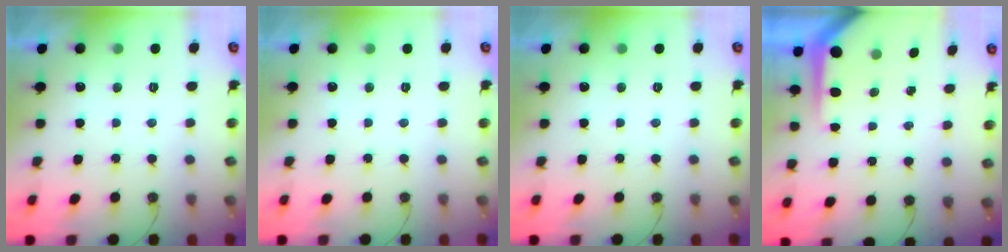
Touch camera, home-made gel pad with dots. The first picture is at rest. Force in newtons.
{"total": 0.0}
{"total": 0.0}
{"total": 6.0, "press": 5.9, "slide": 0.4}